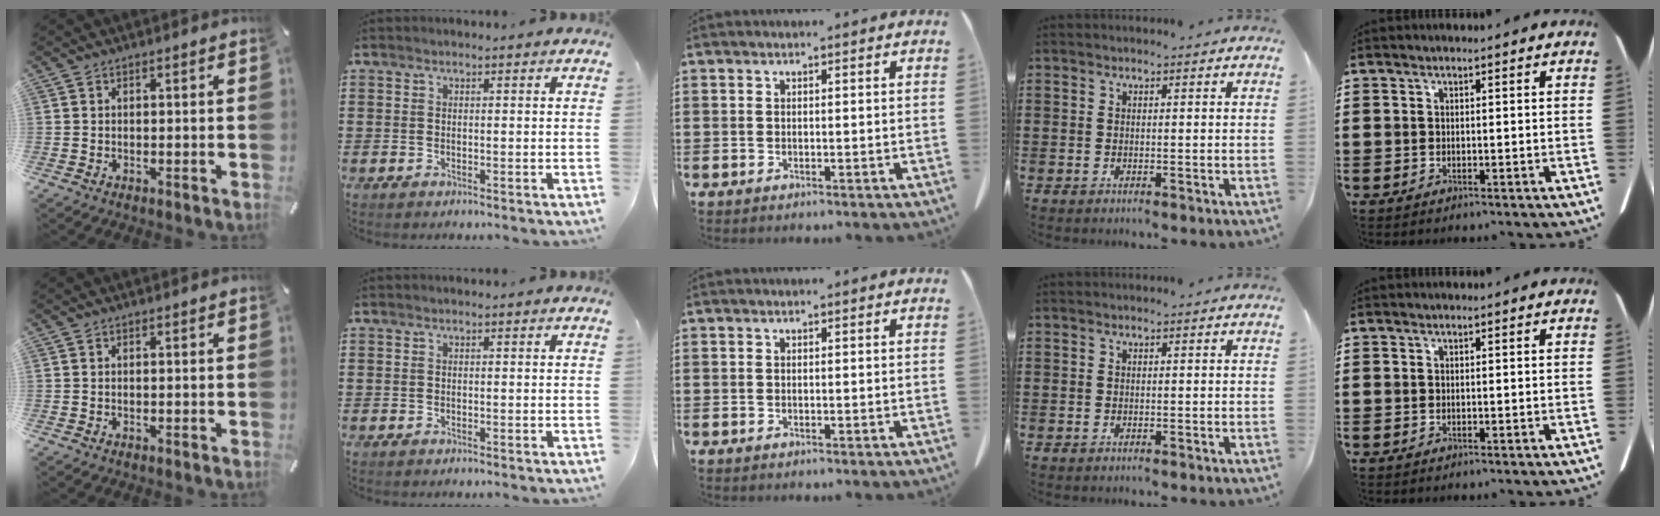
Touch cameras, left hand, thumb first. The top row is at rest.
{}